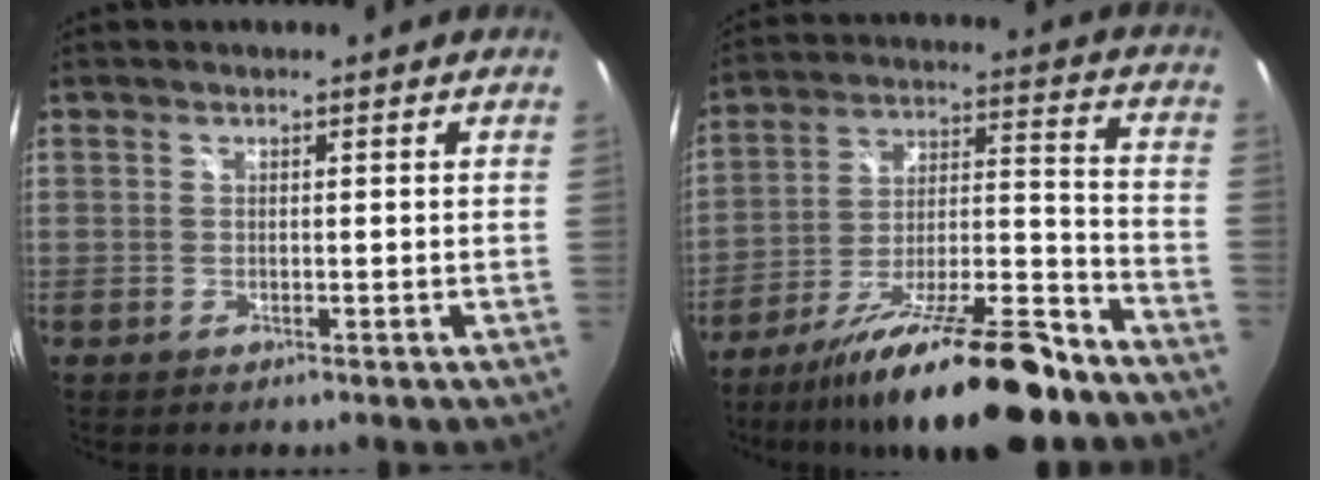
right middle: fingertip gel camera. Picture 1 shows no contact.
{"total": 21.2, "force": [-16.2, 3.2, 13.2], "torque": [-0.225, -0.019, -0.258]}